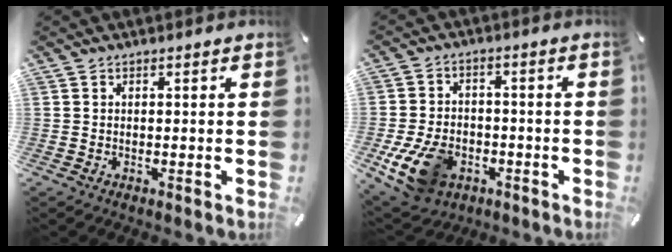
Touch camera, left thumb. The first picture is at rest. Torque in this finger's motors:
{"motor_torque": [1.73, 2.10, 0.95, 0.65, 0.41]}